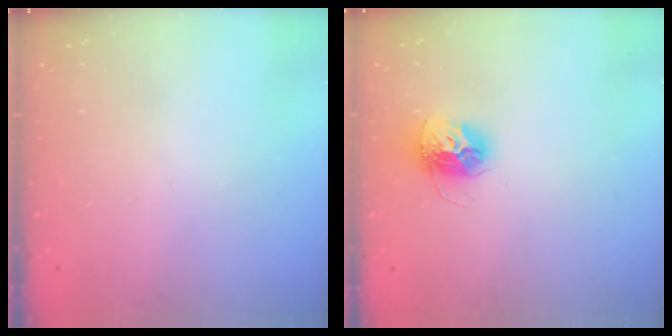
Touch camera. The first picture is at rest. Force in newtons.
{"total": 12.4, "press": 12.4, "slide": 1.0}